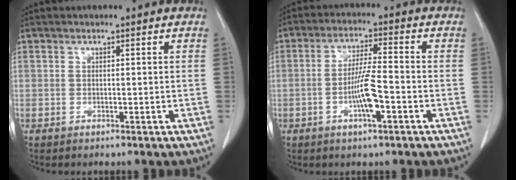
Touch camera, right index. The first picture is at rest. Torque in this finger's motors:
{"motor_torque": [0.28, 0.03, 0.18, 0.08]}